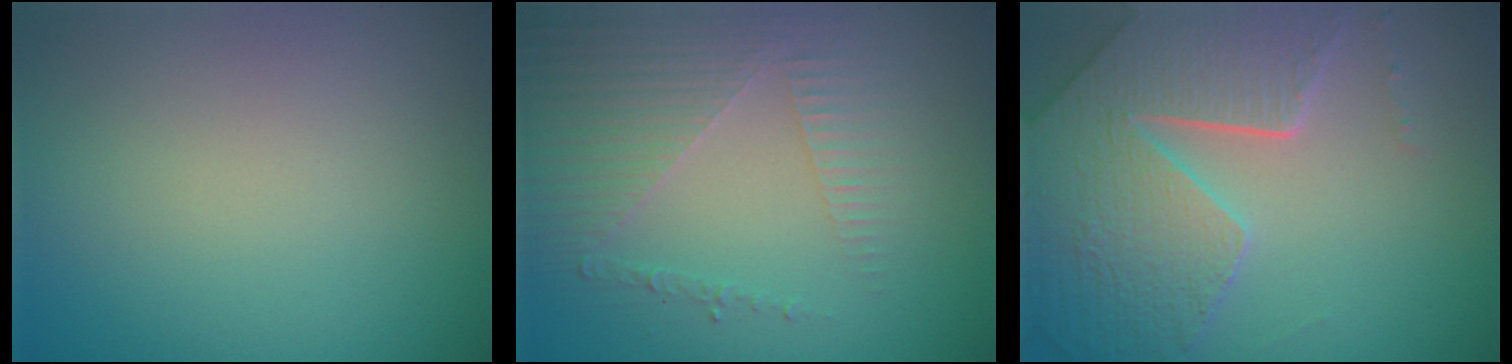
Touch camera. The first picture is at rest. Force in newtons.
{"total": 5.0, "press": 3.2, "slide": 3.8}
{"total": 7.9, "press": 5.8, "slide": 5.5}